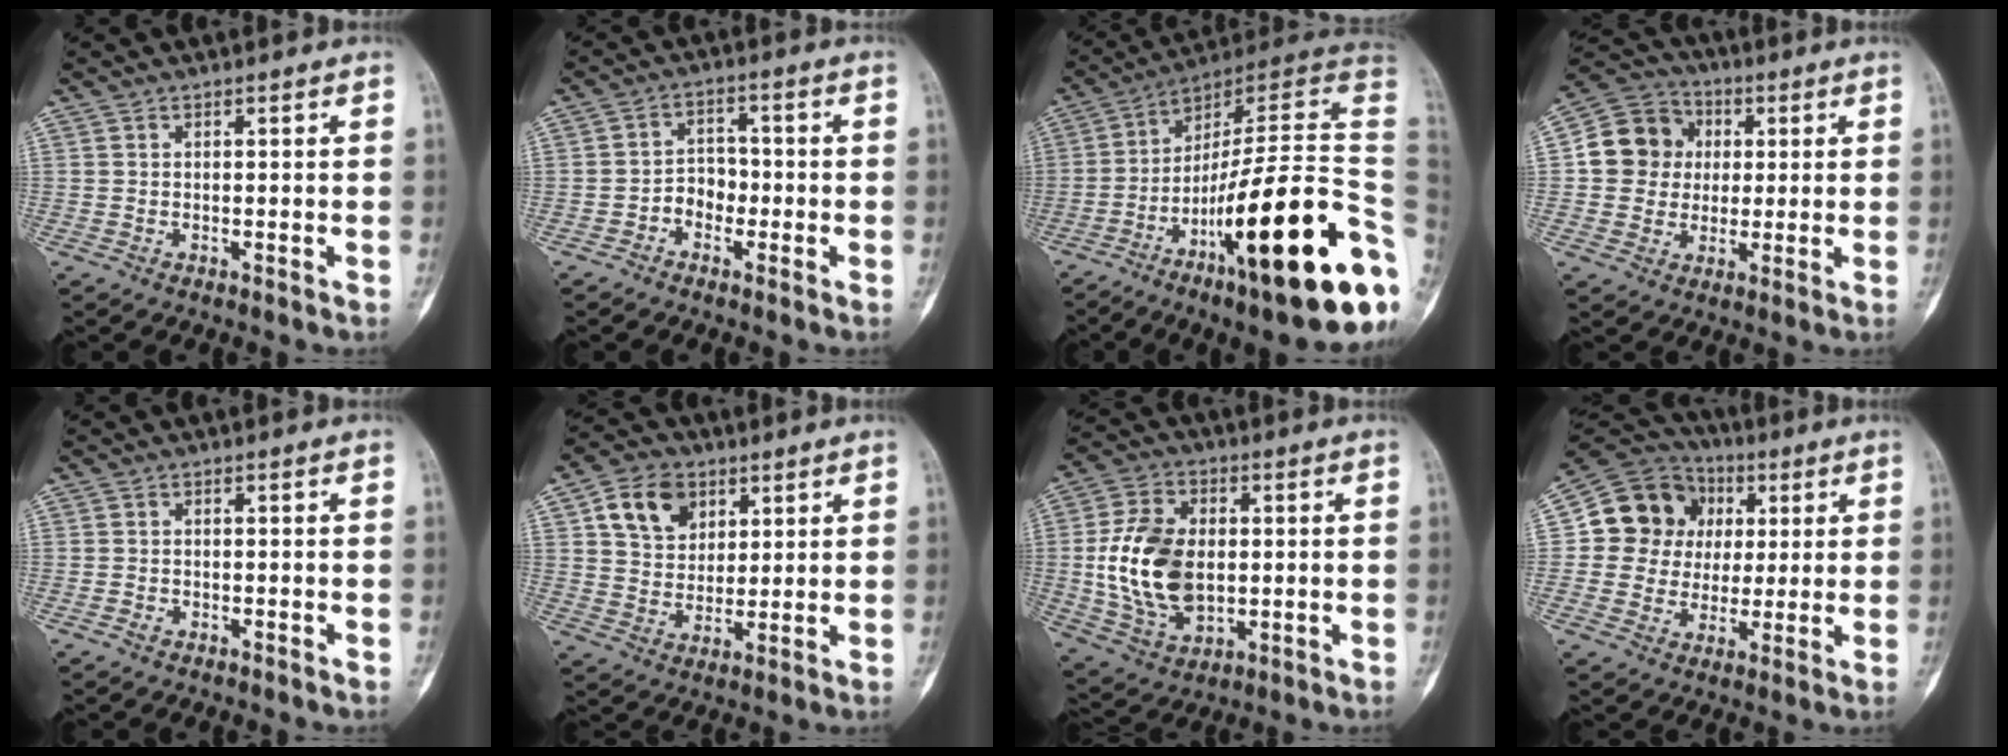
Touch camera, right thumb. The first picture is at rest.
{"total": 4.5, "force": [-1.9, 3.5, 2.1], "torque": [-0.008, 0.025, -0.043]}
{"total": 30.8, "force": [-8.5, 6.0, 29.0], "torque": [-0.356, 0.060, -0.134]}
{"total": 11.4, "force": [1.3, 10.5, 4.2], "torque": [-0.048, 0.015, 0.014]}
{"total": 1.0, "force": [-0.7, 0.6, 0.4], "torque": [-0.007, 0.002, -0.016]}
{"total": 10.1, "force": [4.3, 7.6, 5.2], "torque": [-0.063, -0.012, 0.078]}
{"total": 16.5, "force": [0.0, 11.0, 12.3], "torque": [-0.211, 0.003, 0.010]}
{"total": 14.5, "force": [2.5, 13.3, 5.3], "torque": [-0.052, 0.018, 0.042]}